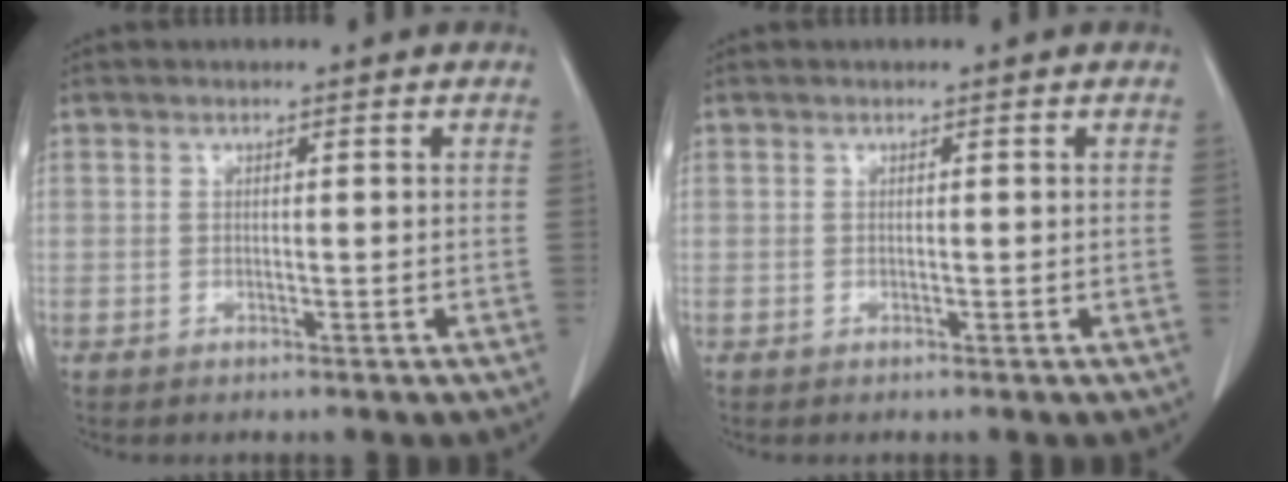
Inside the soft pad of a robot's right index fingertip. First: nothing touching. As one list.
[{"total": 0.0}]